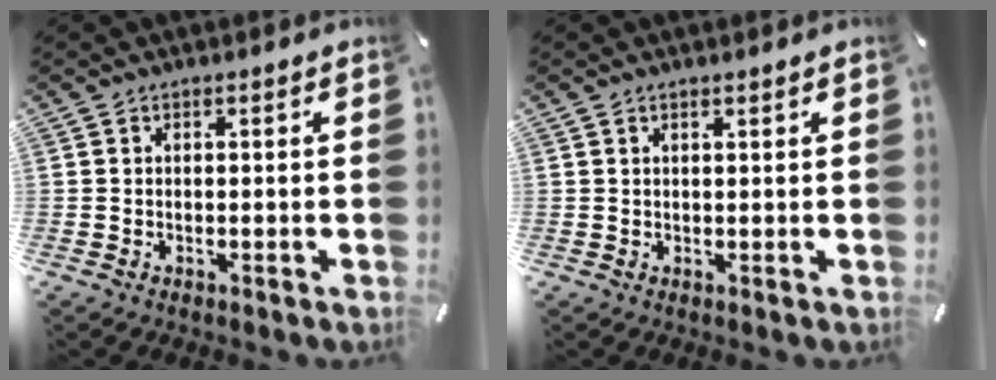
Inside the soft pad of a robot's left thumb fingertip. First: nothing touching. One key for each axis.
{"total": 0.8, "fx": 0.6, "fy": 0.1, "fz": 0.5, "tx": -0.010, "ty": -0.002, "tz": 0.011}